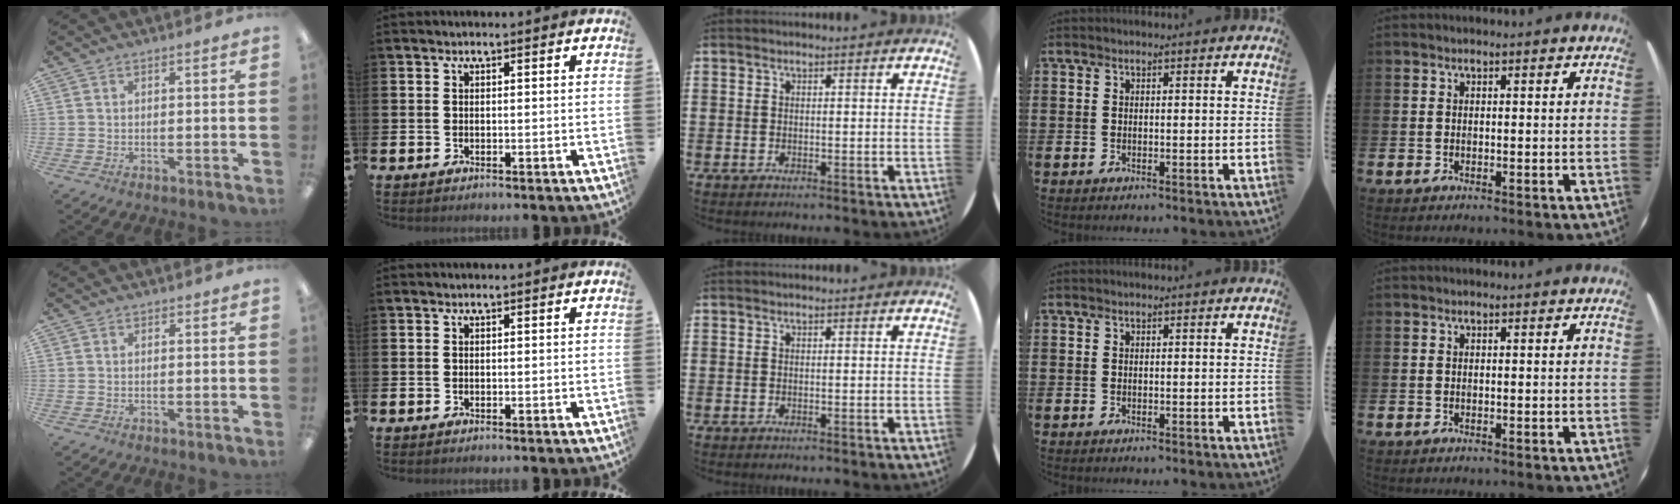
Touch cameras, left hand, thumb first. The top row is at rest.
{}